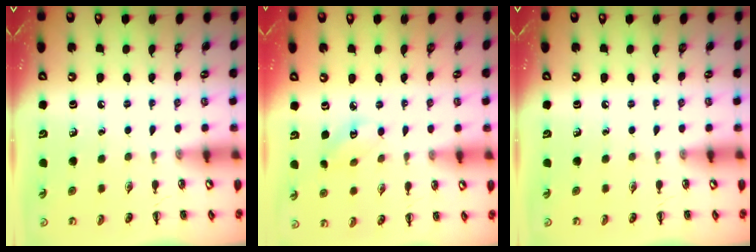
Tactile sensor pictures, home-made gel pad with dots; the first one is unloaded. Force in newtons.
{"total": 3.0, "press": 2.9, "slide": 0.7}
{"total": 0.0}